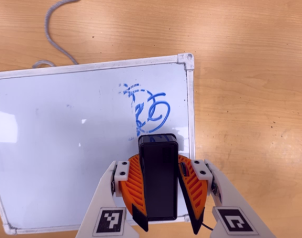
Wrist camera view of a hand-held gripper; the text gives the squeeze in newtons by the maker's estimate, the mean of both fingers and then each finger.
{"total": 10.0, "left": 9.8, "right": 10.1}